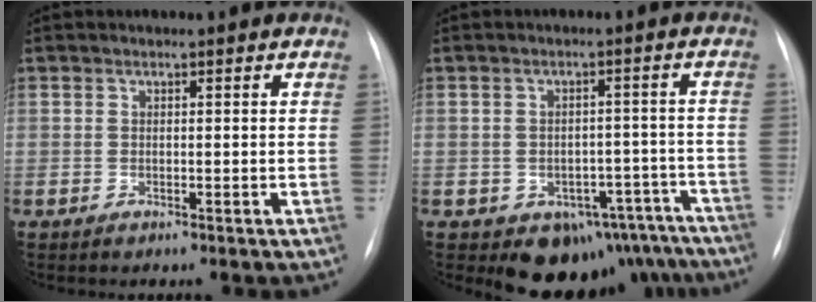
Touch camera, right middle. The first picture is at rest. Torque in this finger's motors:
{"motor_torque": [0.63, -0.64, 0.12, 0.05]}